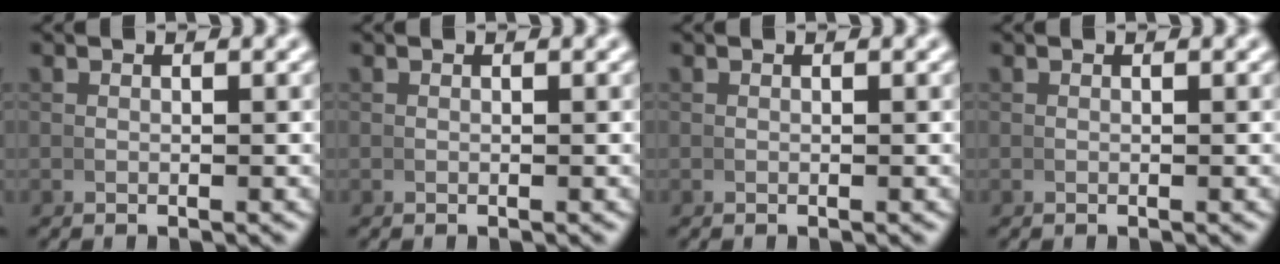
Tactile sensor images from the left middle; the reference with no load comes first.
{"total": 0.0}
{"total": 0.0}
{"total": 0.0}